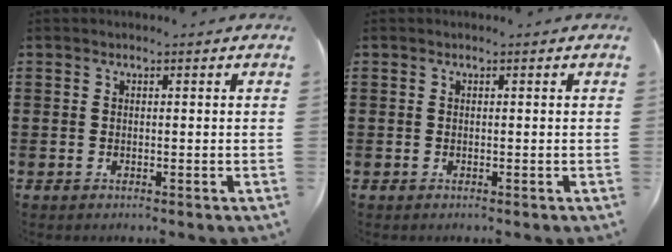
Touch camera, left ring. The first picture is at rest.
{"total": 0.0}